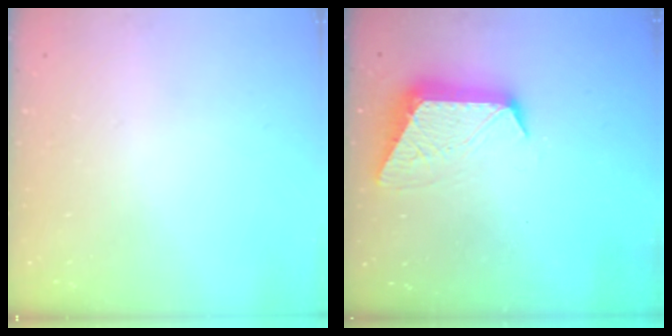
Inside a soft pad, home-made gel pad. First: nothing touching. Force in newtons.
{"total": 10.7, "press": 10.7, "slide": 0.7}